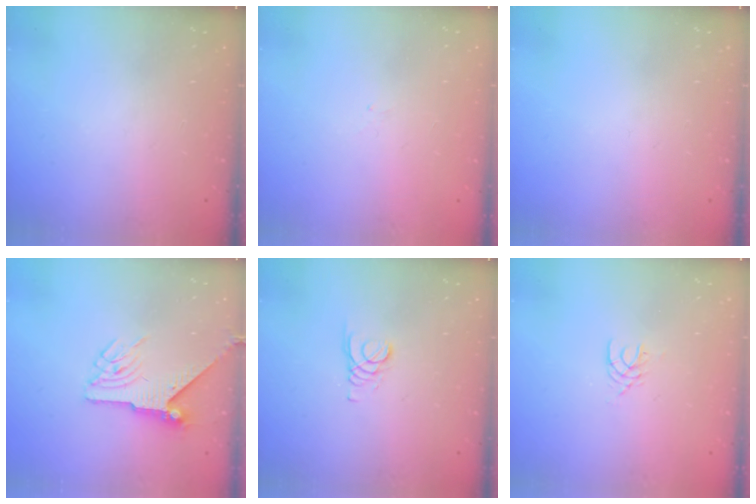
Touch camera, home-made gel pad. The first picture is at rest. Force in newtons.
{"total": 1.3, "press": 1.2, "slide": 0.5}
{"total": 0.0}
{"total": 6.2, "press": 6.2, "slide": 0.2}
{"total": 1.6, "press": 1.6, "slide": 0.2}
{"total": 3.4, "press": 3.4, "slide": 0.4}